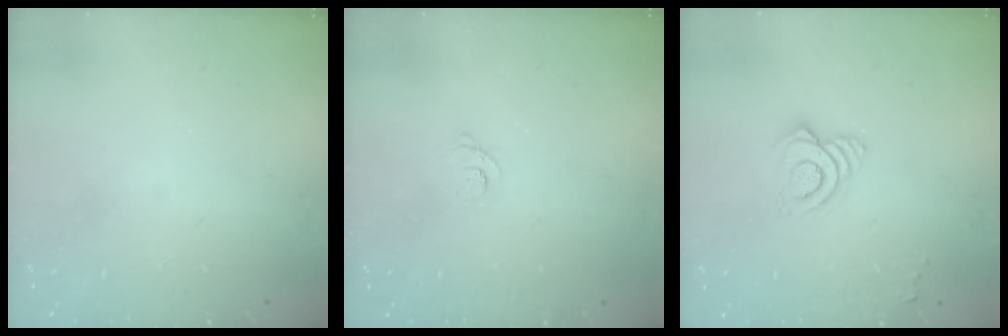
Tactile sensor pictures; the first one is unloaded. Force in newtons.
{"total": 2.3, "press": 2.2, "slide": 0.2}
{"total": 8.4, "press": 8.3, "slide": 0.9}